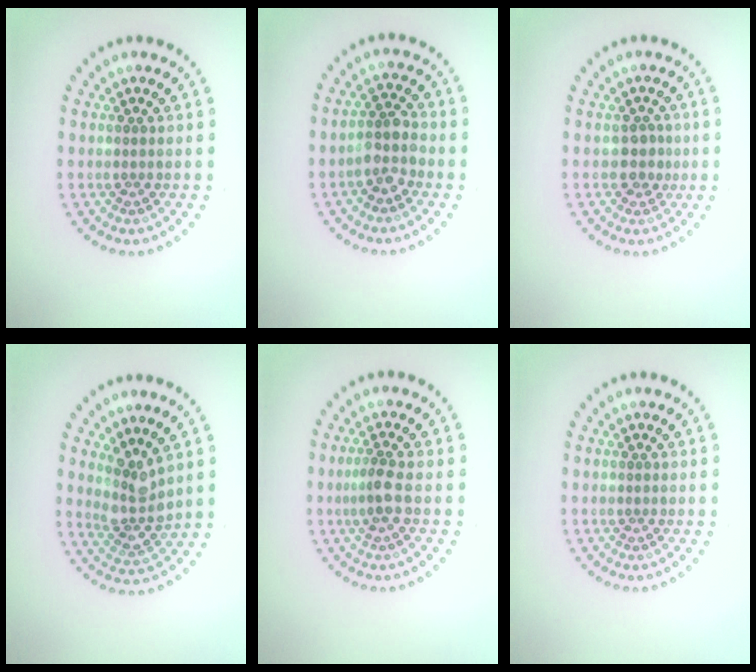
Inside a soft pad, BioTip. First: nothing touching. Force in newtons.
{"total": 2.8, "press": 2.4, "slide": 1.4}
{"total": 1.8, "press": 1.5, "slide": 0.9}
{"total": 3.1, "press": 2.6, "slide": 1.6}
{"total": 1.7, "press": 1.4, "slide": 1.0}
{"total": 0.0}